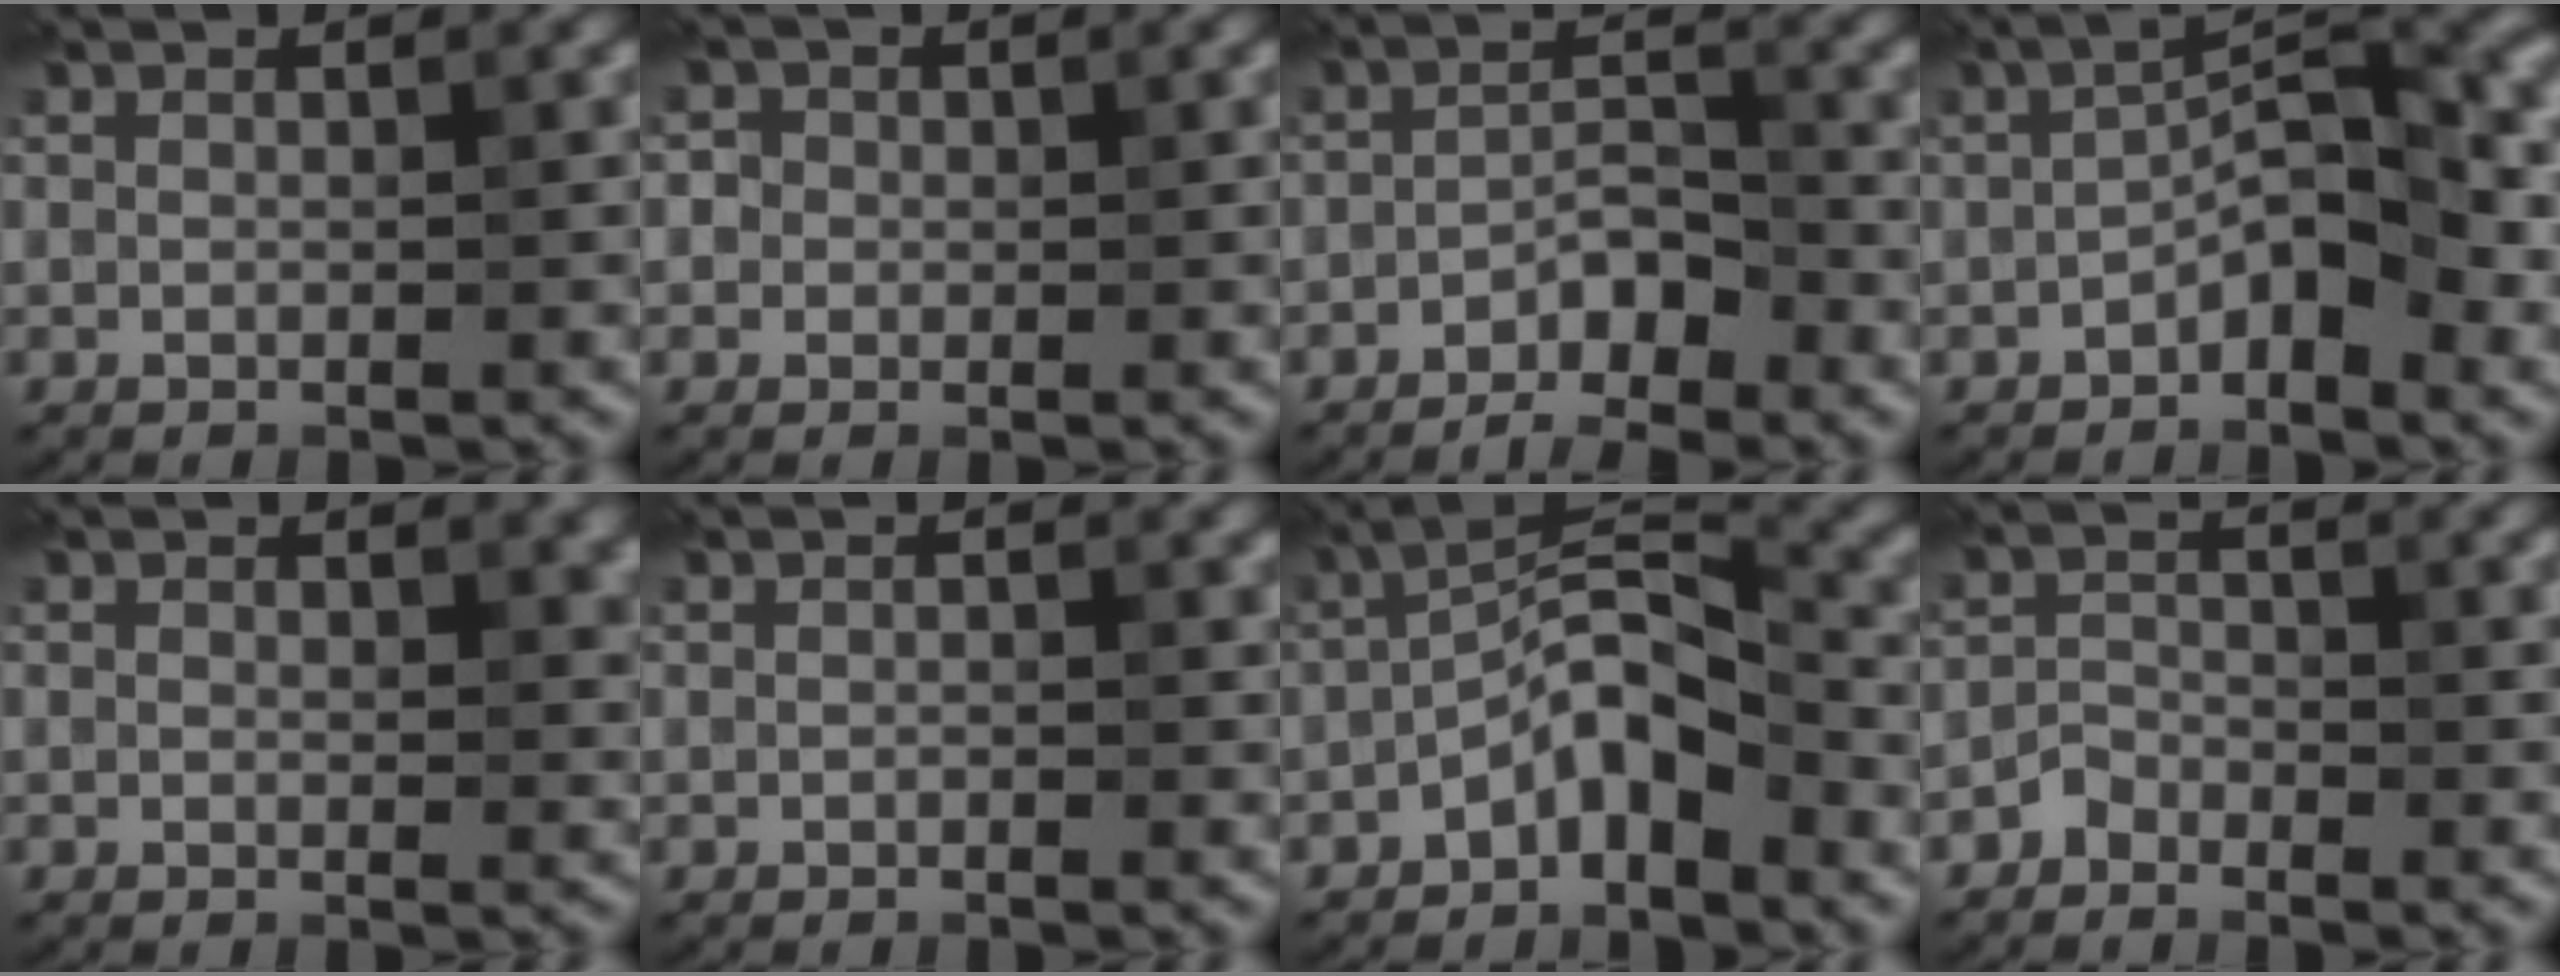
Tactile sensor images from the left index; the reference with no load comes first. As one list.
[{"total": 2.3, "force": [0.7, 2.1, 0.8], "torque": [0.007, 0.015, -0.014]}, {"total": 3.3, "force": [-2.3, 1.0, 2.1], "torque": [-0.033, 0.015, -0.044]}, {"total": 5.7, "force": [-2.4, 2.0, 4.8], "torque": [-0.073, 0.029, -0.047]}, {"total": 2.6, "force": [0.9, 1.6, 1.9], "torque": [-0.022, 0.000, 0.011]}, {"total": 0.5, "force": [-0.1, 0.2, 0.5], "torque": [-0.008, 0.001, -0.002]}, {"total": 5.3, "force": [-2.9, 1.7, 4.1], "torque": [-0.073, 0.026, -0.059]}, {"total": 1.6, "force": [-1.4, 0.7, 0.3], "torque": [-0.005, 0.014, -0.031]}]